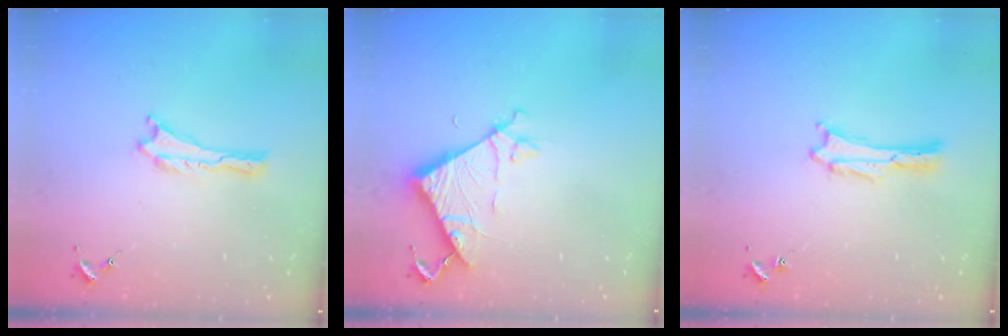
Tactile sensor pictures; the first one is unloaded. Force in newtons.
{"total": 7.2, "press": 7.2, "slide": 0.4}
{"total": 0.0}